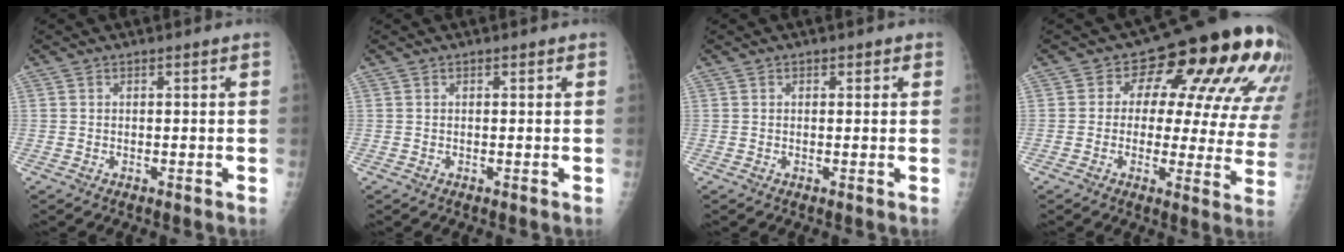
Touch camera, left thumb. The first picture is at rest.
{"total": 0.0}
{"total": 1.0, "force": [0.5, 0.7, 0.5], "torque": [0.001, 0.000, 0.002]}
{"total": 21.0, "force": [8.3, 11.0, 15.9], "torque": [-0.156, -0.013, 0.090]}